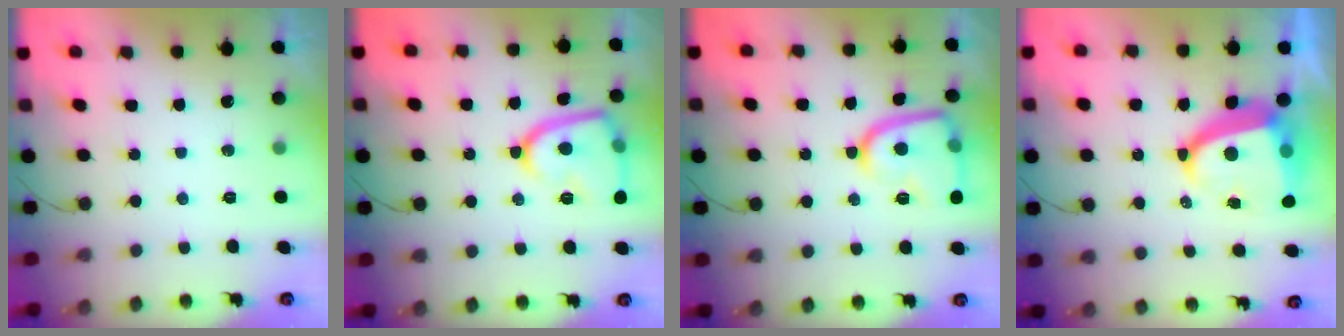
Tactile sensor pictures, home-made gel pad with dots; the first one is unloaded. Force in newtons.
{"total": 15.1, "press": 15.0, "slide": 1.4}
{"total": 14.1, "press": 14.1, "slide": 0.8}
{"total": 14.0, "press": 13.9, "slide": 1.5}